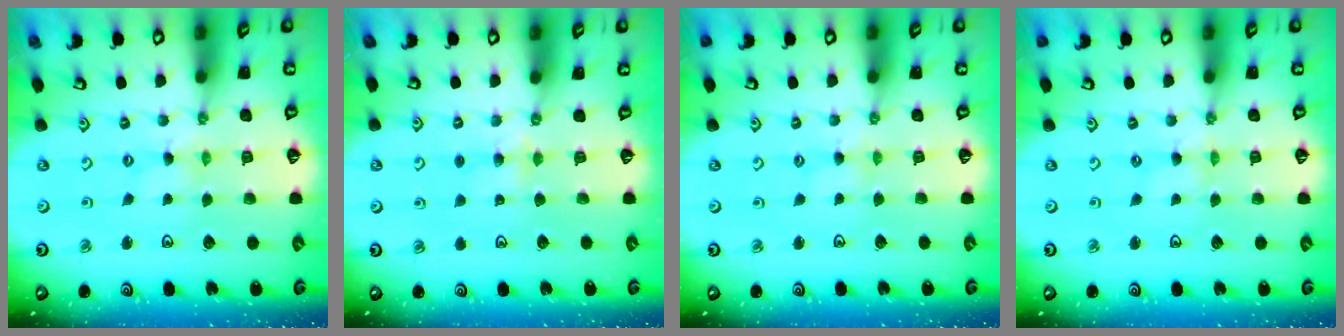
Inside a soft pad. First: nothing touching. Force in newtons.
{"total": 3.9, "press": 3.9, "slide": 0.4}
{"total": 2.5, "press": 2.5, "slide": 0.4}
{"total": 0.0}